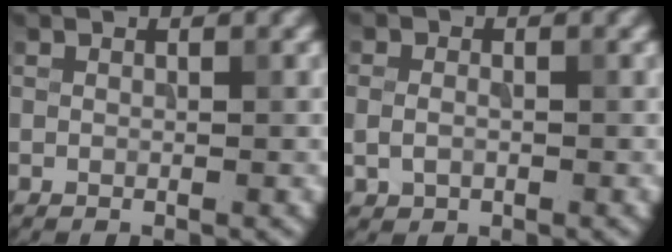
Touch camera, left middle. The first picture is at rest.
{"total": 1.8, "force": [-0.3, 1.4, 1.2], "torque": [-0.025, 0.000, -0.005]}